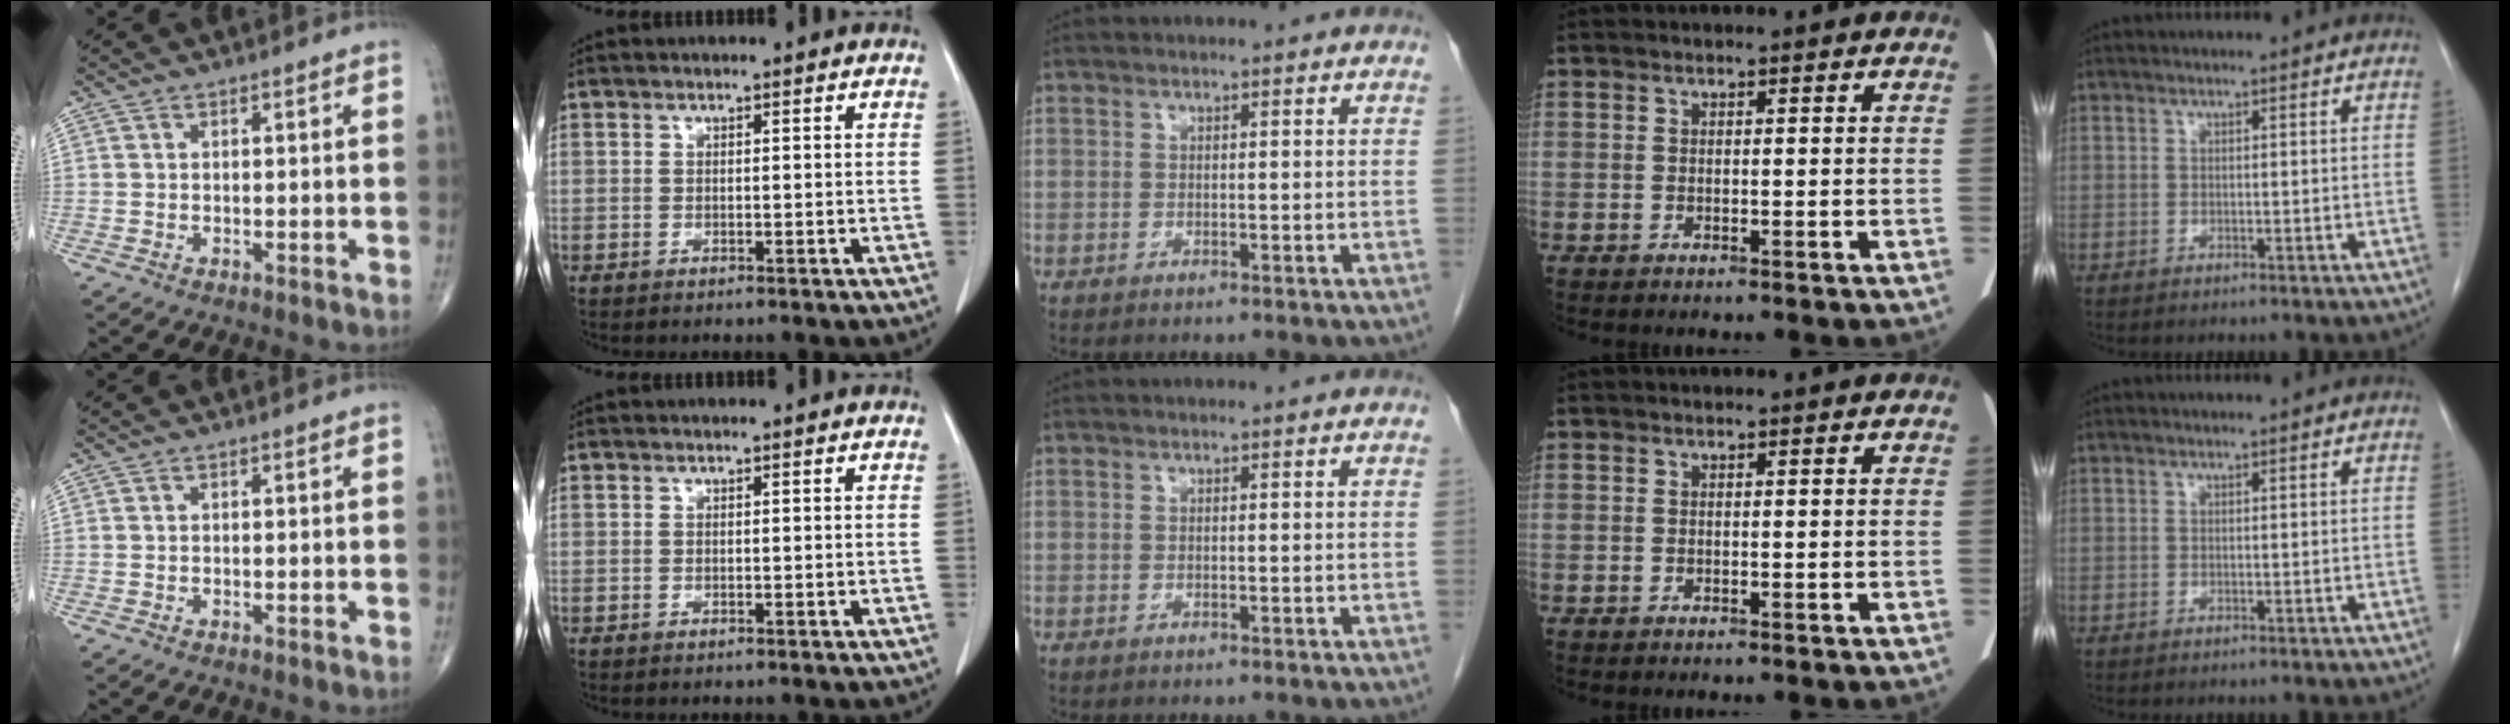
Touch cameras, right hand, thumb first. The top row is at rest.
{}